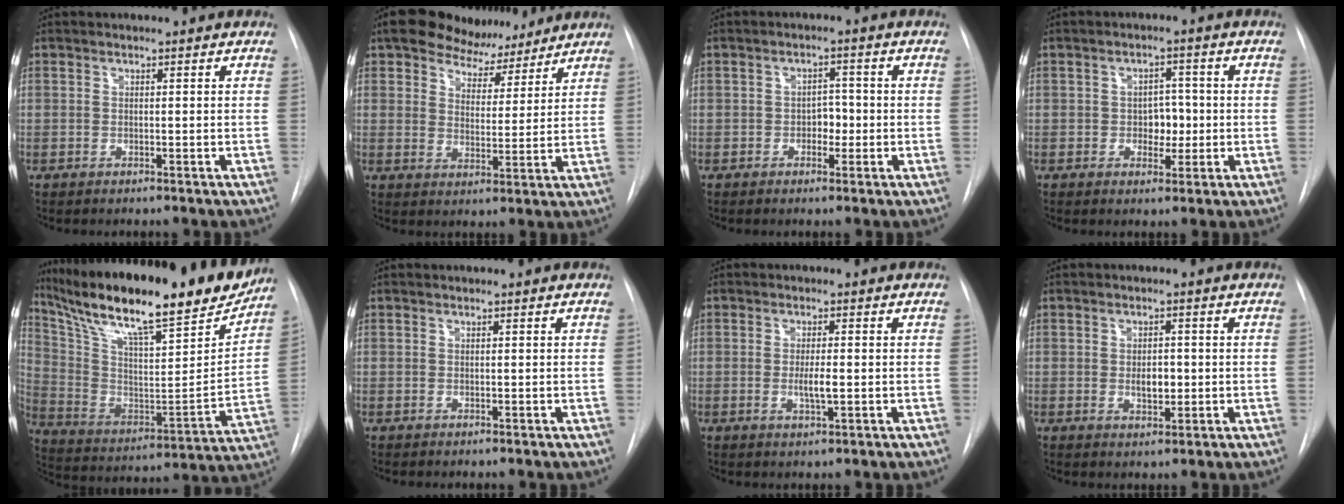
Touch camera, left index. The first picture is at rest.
{"total": 10.2, "force": [8.2, 5.3, 3.0], "torque": [-0.034, 0.017, 0.122]}
{"total": 2.7, "force": [-0.8, 1.8, 1.9], "torque": [-0.019, 0.005, -0.013]}
{"total": 4.0, "force": [-0.5, 2.7, 2.8], "torque": [-0.032, 0.005, -0.005]}
{"total": 29.2, "force": [23.9, 3.9, 16.2], "torque": [-0.288, -0.037, 0.363]}
{"total": 0.0}
{"total": 2.9, "force": [-0.5, 0.5, 2.9], "torque": [-0.054, -0.006, -0.008]}
{"total": 3.1, "force": [-0.3, 1.7, 2.6], "torque": [-0.039, -0.002, -0.001]}